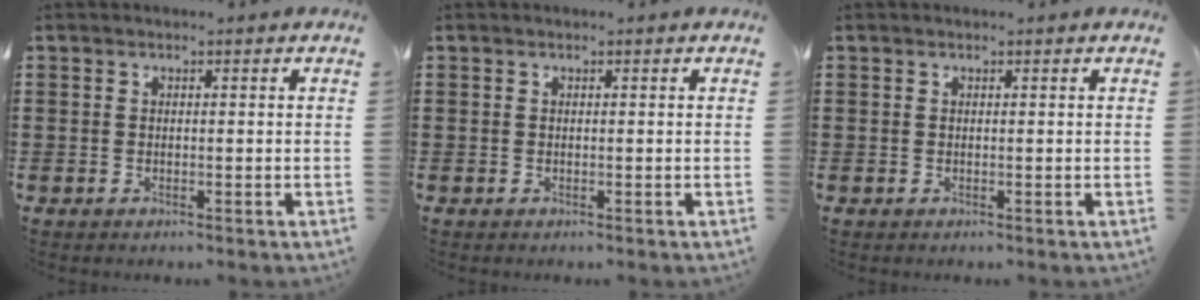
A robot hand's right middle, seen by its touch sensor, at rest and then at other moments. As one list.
[{"total": 0.0}, {"total": 0.0}]